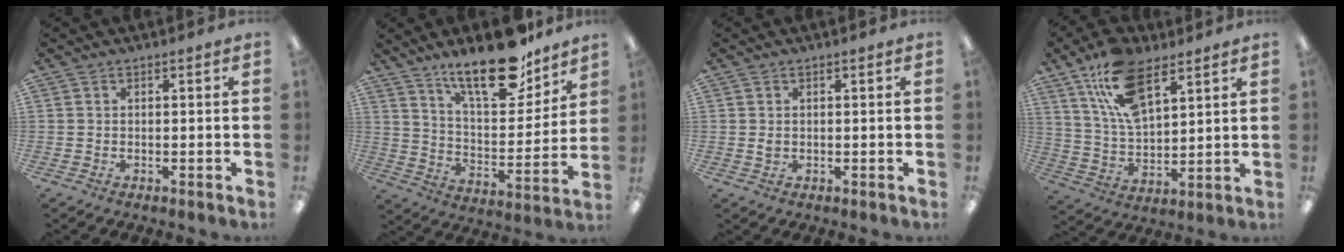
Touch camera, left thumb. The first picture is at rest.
{"total": 19.1, "force": [14.5, 6.5, 10.6], "torque": [-0.172, -0.090, 0.246]}
{"total": 1.0, "force": [0.2, 0.6, 0.8], "torque": [-0.016, 0.004, 0.003]}
{"total": 15.6, "force": [9.5, 7.3, 9.9], "torque": [-0.185, -0.025, 0.173]}